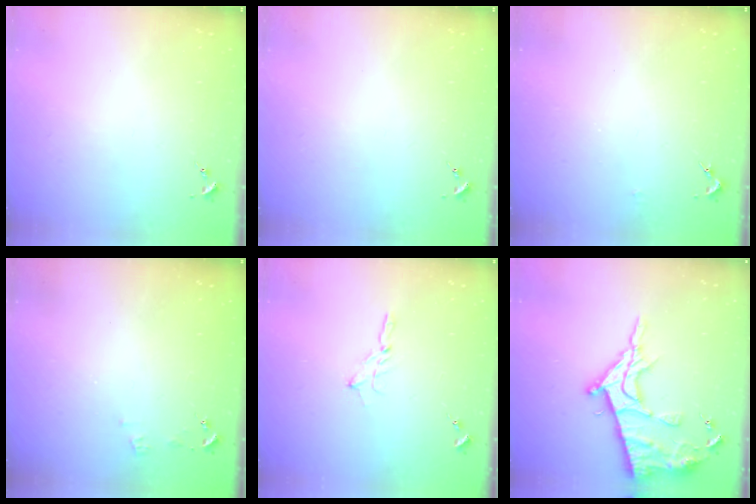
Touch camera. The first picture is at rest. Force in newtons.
{"total": 0.0}
{"total": 1.4, "press": 1.4, "slide": 0.1}
{"total": 4.2, "press": 4.2, "slide": 0.5}
{"total": 2.0, "press": 2.0, "slide": 0.2}
{"total": 16.7, "press": 16.7, "slide": 1.6}